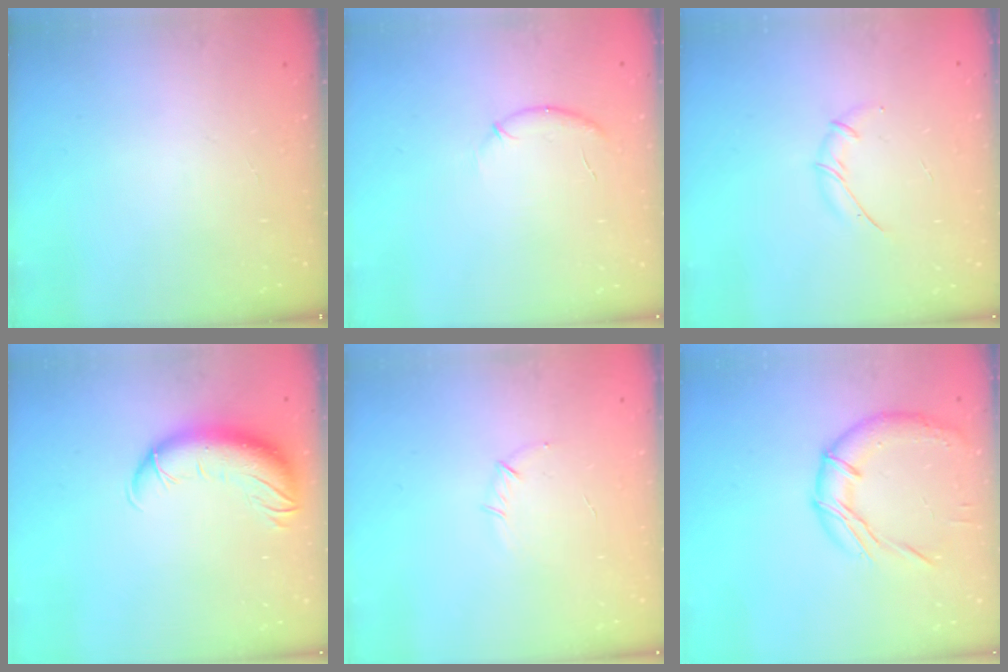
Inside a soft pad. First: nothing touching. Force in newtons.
{"total": 6.4, "press": 6.3, "slide": 1.0}
{"total": 5.4, "press": 5.3, "slide": 0.9}
{"total": 12.2, "press": 11.8, "slide": 2.8}
{"total": 4.7, "press": 4.5, "slide": 1.3}
{"total": 12.5, "press": 12.4, "slide": 0.7}